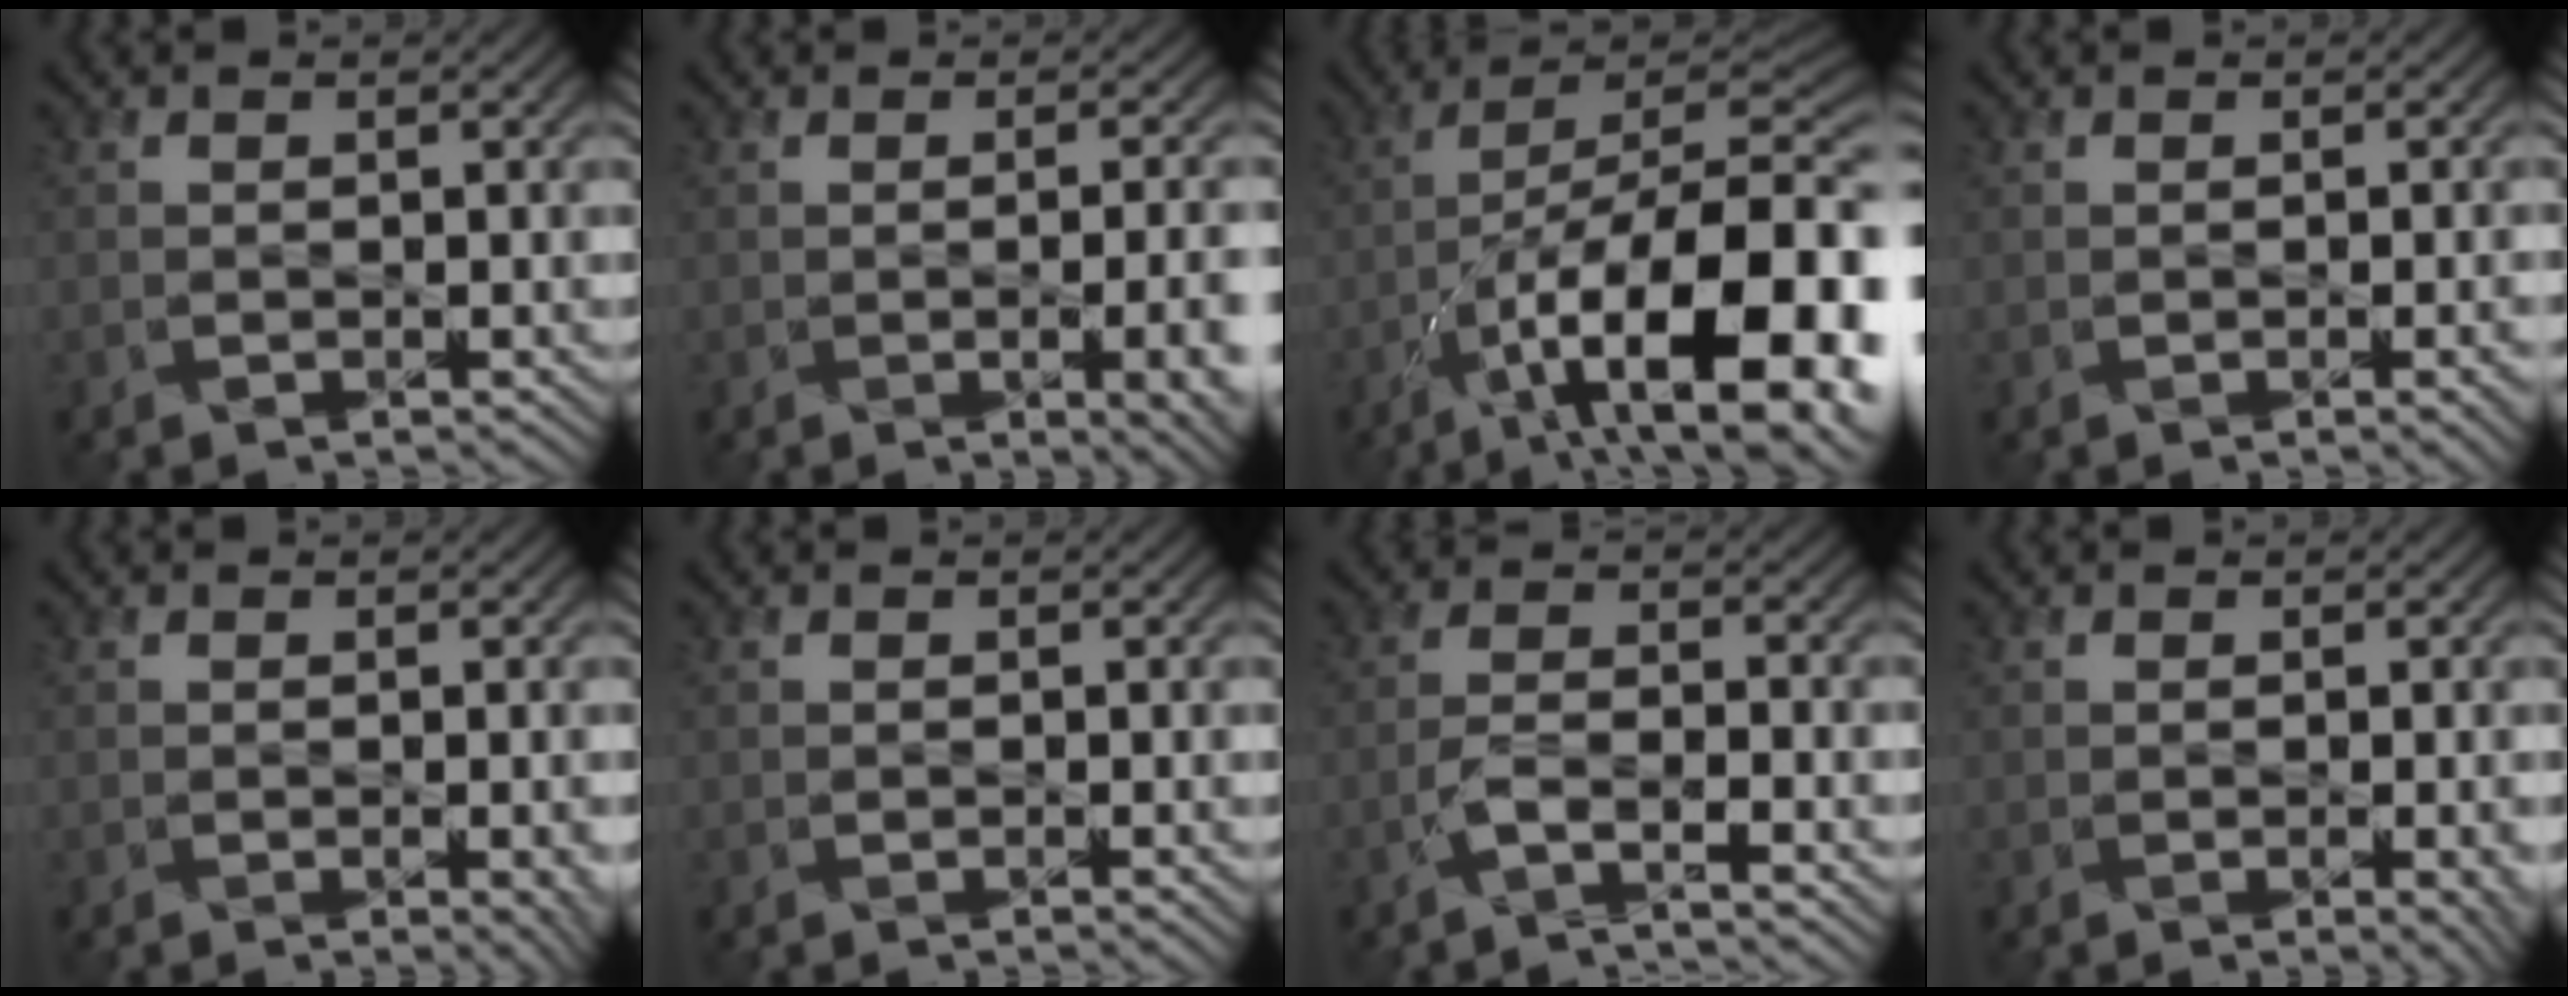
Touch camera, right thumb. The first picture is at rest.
{"total": 8.2, "force": [-1.9, 3.4, 7.2], "torque": [-0.065, -0.013, -0.014]}
{"total": 17.5, "force": [-7.1, 7.0, 14.4], "torque": [-0.208, -0.017, -0.109]}
{"total": 2.7, "force": [-0.5, 1.0, 2.5], "torque": [-0.024, -0.004, 0.001]}
{"total": 3.1, "force": [-0.9, 1.1, 2.8], "torque": [-0.030, -0.007, 0.001]}
{"total": 0.7, "force": [0.1, 0.2, 0.7], "torque": [-0.009, 0.000, 0.003]}
{"total": 3.2, "force": [-2.4, 0.5, 2.1], "torque": [-0.047, 0.002, -0.057]}
{"total": 3.0, "force": [-0.7, 1.0, 2.8], "torque": [-0.030, -0.007, 0.002]}